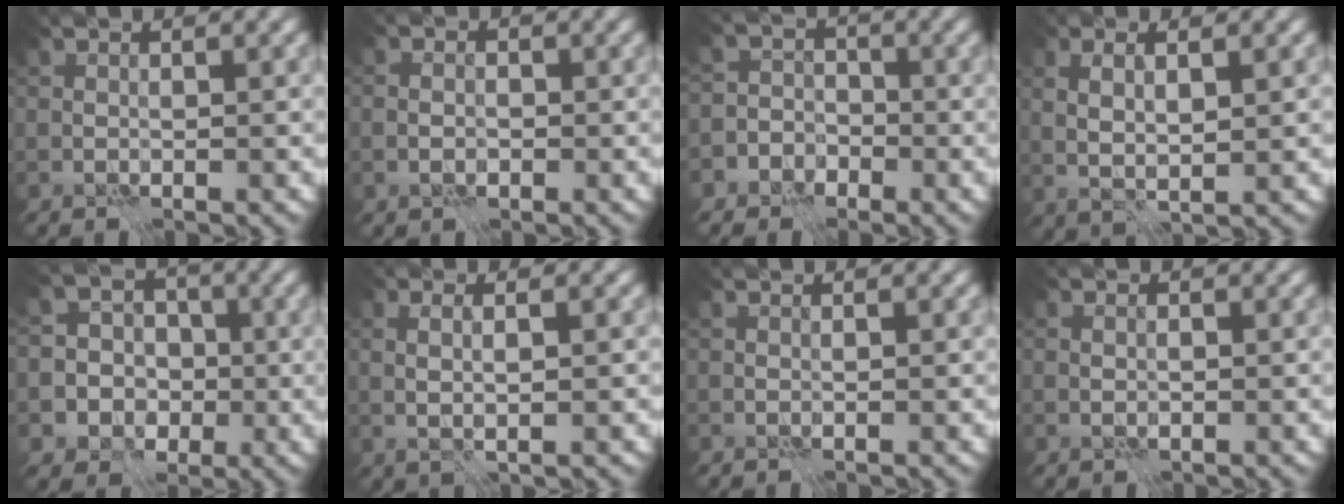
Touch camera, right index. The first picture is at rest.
{"total": 1.4, "force": [-0.5, 1.1, 0.8], "torque": [-0.002, 0.002, -0.016]}
{"total": 5.0, "force": [-3.1, 4.0, 0.4], "torque": [0.023, -0.001, -0.074]}
{"total": 2.8, "force": [0.9, 0.6, 2.6], "torque": [-0.058, 0.001, 0.021]}
{"total": 6.5, "force": [-1.8, 6.1, 1.4], "torque": [-0.014, 0.011, -0.056]}
{"total": 1.8, "force": [0.5, 0.1, 1.8], "torque": [-0.036, 0.002, 0.012]}
{"total": 0.0}
{"total": 0.9, "force": [0.0, 0.5, 0.7], "torque": [-0.008, 0.003, 0.003]}